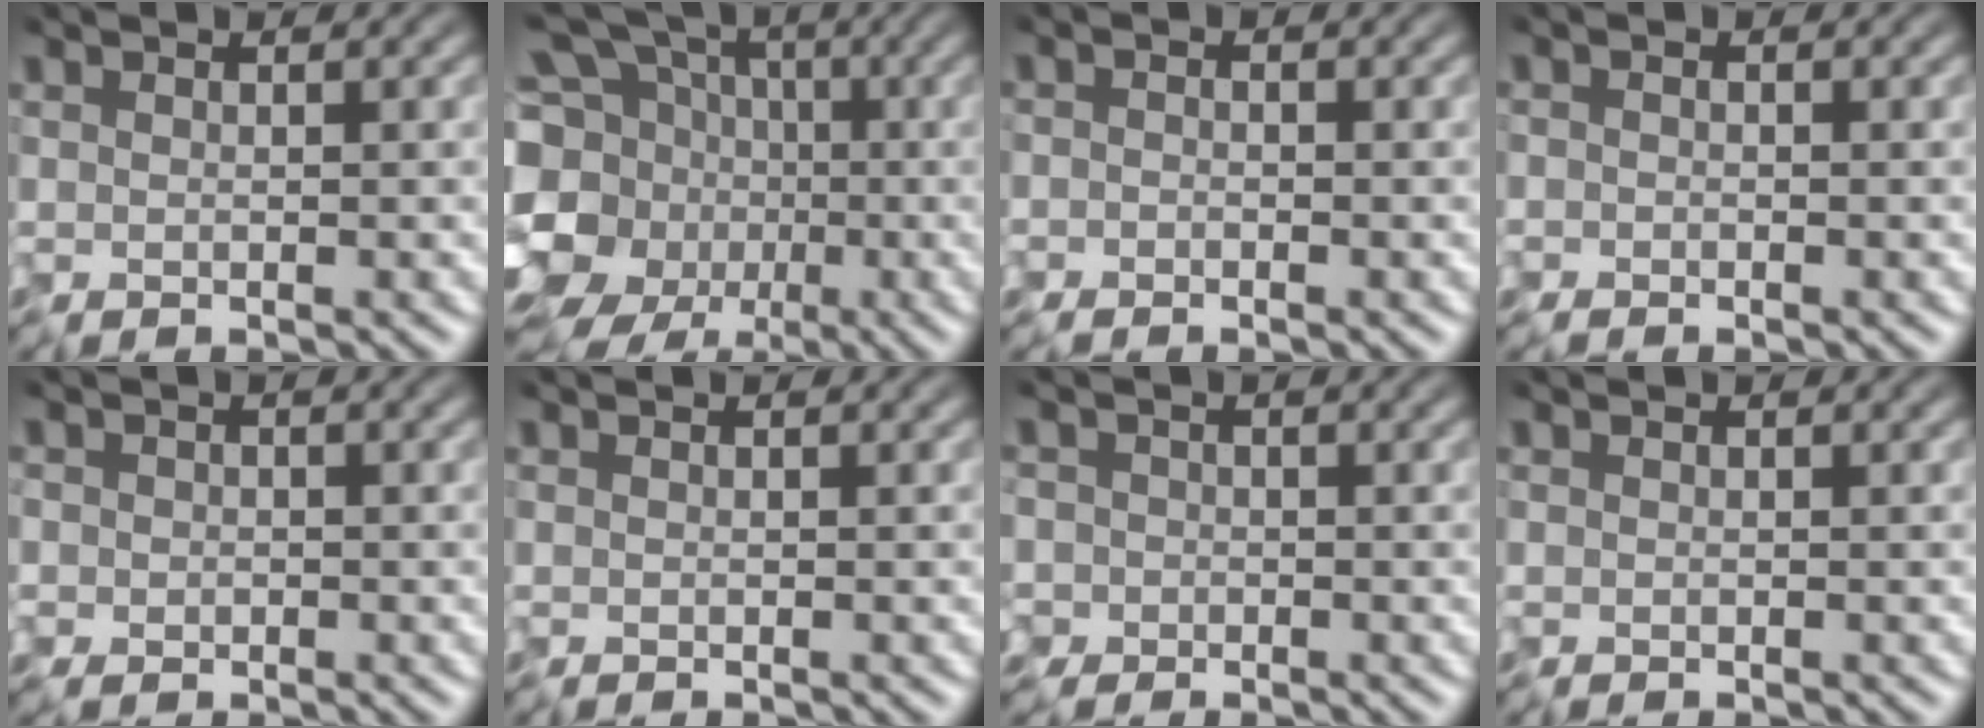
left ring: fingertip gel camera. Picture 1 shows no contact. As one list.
[{"total": 11.7, "force": [-2.5, 10.1, 5.3], "torque": [-0.128, -0.012, -0.051]}, {"total": 1.1, "force": [-1.0, 0.5, 0.1], "torque": [0.004, -0.003, -0.024]}, {"total": 0.8, "force": [-0.8, 0.3, 0.0], "torque": [0.003, -0.003, -0.017]}, {"total": 1.2, "force": [-0.6, 1.0, 0.1], "torque": [0.001, -0.006, -0.014]}, {"total": 0.0}, {"total": 1.8, "force": [-0.8, 1.6, -0.1], "torque": [0.007, -0.007, -0.016]}, {"total": 0.0}]